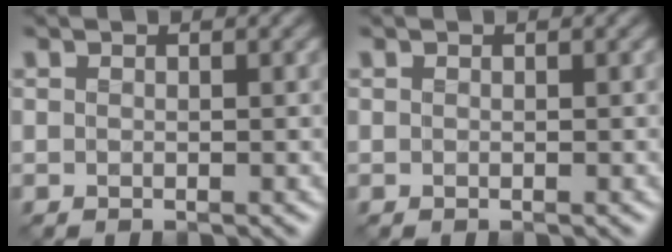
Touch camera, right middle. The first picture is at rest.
{"total": 0.0}